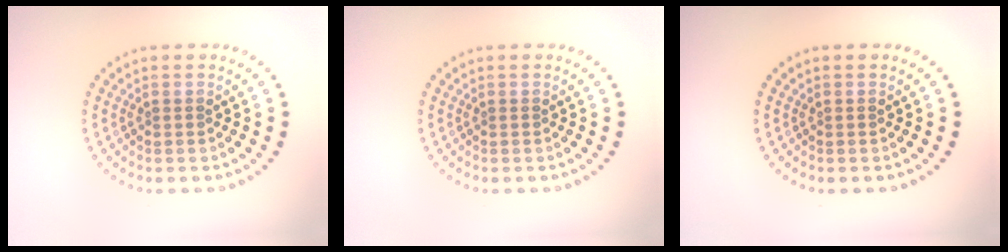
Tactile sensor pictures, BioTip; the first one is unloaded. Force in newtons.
{"total": 0.0}
{"total": 0.0}